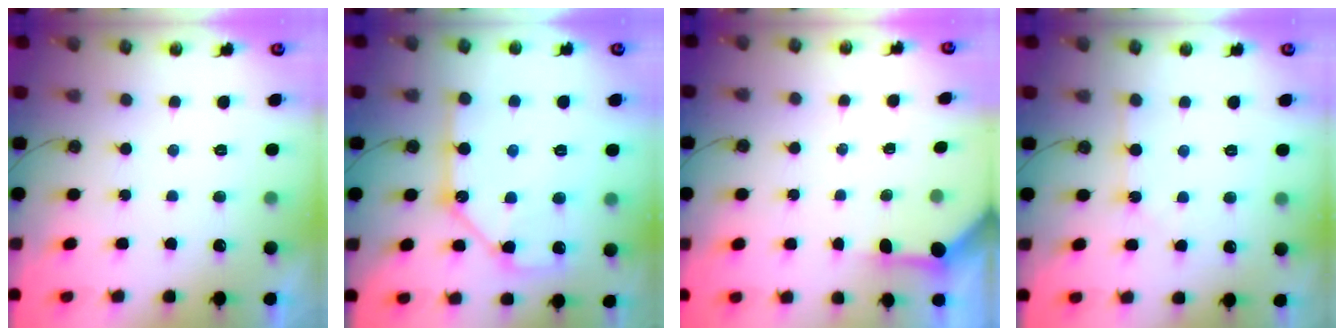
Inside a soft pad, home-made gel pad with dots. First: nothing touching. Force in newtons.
{"total": 11.6, "press": 11.5, "slide": 1.2}
{"total": 3.4, "press": 3.4, "slide": 0.4}
{"total": 2.6, "press": 2.6, "slide": 0.3}